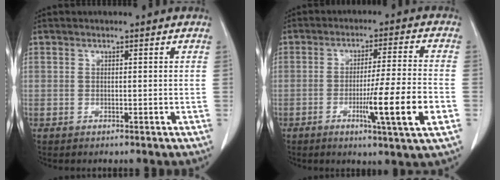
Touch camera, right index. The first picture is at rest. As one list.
[{"total": 11.3, "force": [-3.6, -1.0, 10.7], "torque": [-0.173, -0.020, -0.061]}]